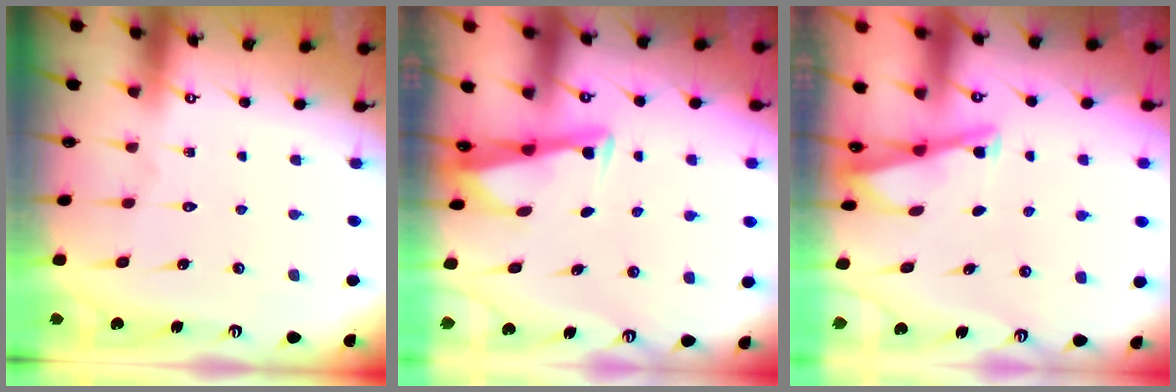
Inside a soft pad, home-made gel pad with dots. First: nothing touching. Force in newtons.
{"total": 3.1, "press": 3.1, "slide": 0.4}
{"total": 2.7, "press": 2.7, "slide": 0.3}